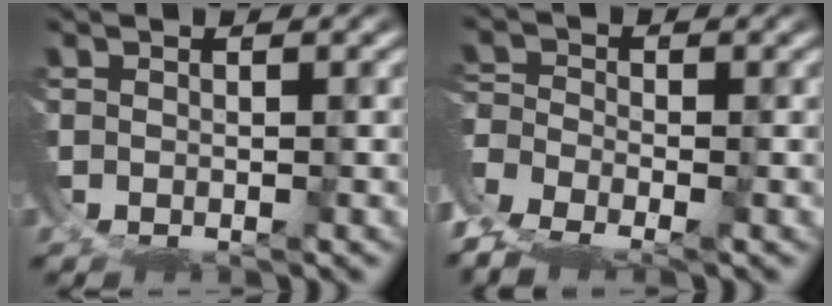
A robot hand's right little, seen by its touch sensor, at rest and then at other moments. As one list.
[{"total": 6.2, "force": [-3.4, 4.4, 2.8], "torque": [-0.086, -0.036, -0.049]}]